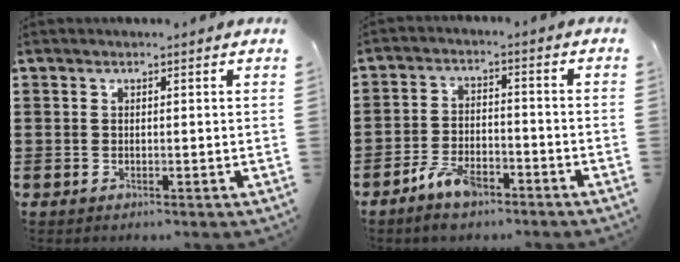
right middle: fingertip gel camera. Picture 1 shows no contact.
{"total": 5.6, "force": [-4.2, 2.3, 3.0], "torque": [-0.065, 0.006, -0.082]}